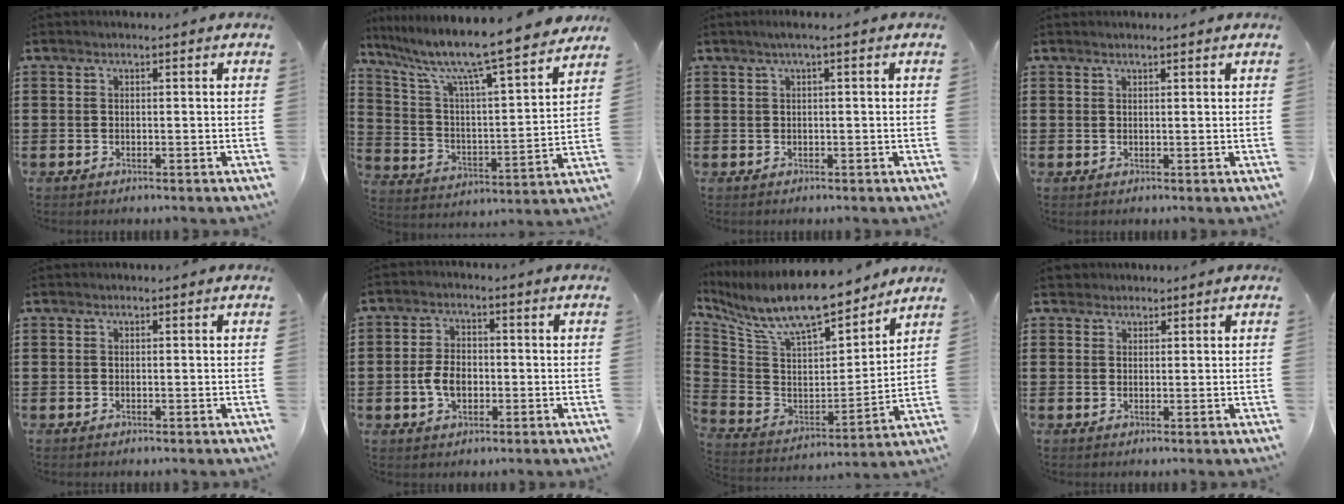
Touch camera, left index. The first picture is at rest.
{"total": 10.4, "force": [9.0, 0.0, 5.4], "torque": [-0.134, -0.074, 0.141]}
{"total": 1.4, "force": [0.2, 0.0, 1.4], "torque": [-0.021, -0.004, 0.005]}
{"total": 0.9, "force": [0.8, 0.0, 0.4], "torque": [-0.009, -0.001, 0.015]}
{"total": 0.0}
{"total": 5.0, "force": [-1.0, 3.0, 3.8], "torque": [-0.091, 0.001, -0.024]}
{"total": 11.7, "force": [9.9, 2.6, 5.7], "torque": [-0.151, -0.062, 0.175]}
{"total": 1.7, "force": [1.4, 0.9, 0.0], "torque": [-0.003, 0.006, 0.029]}